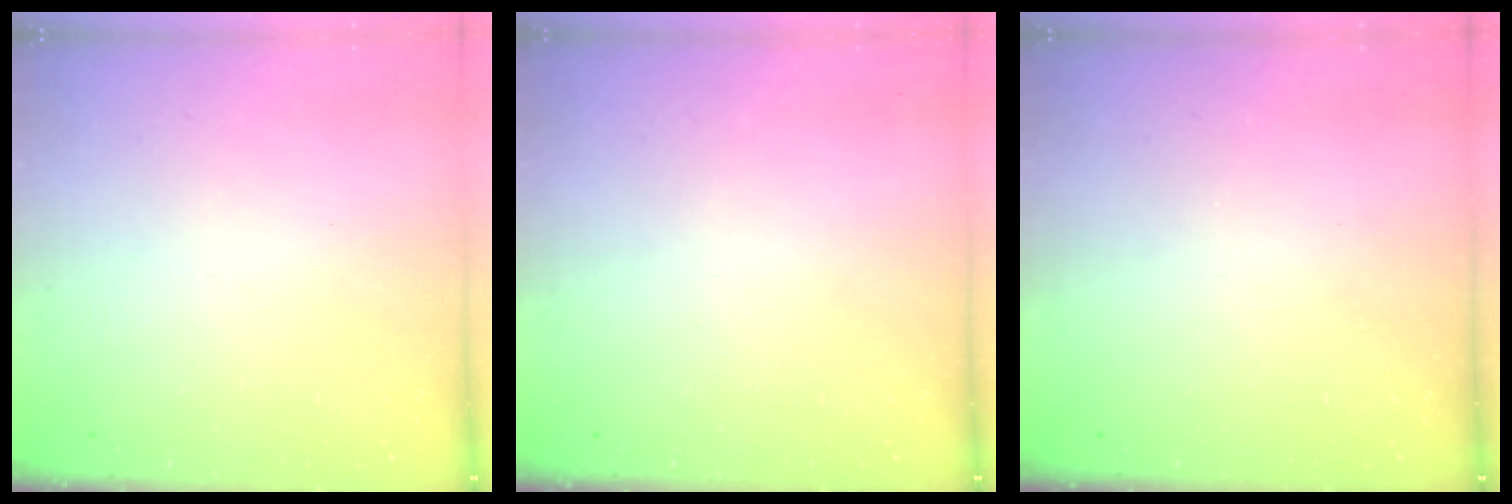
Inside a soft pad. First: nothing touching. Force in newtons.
{"total": 0.0}
{"total": 0.0}